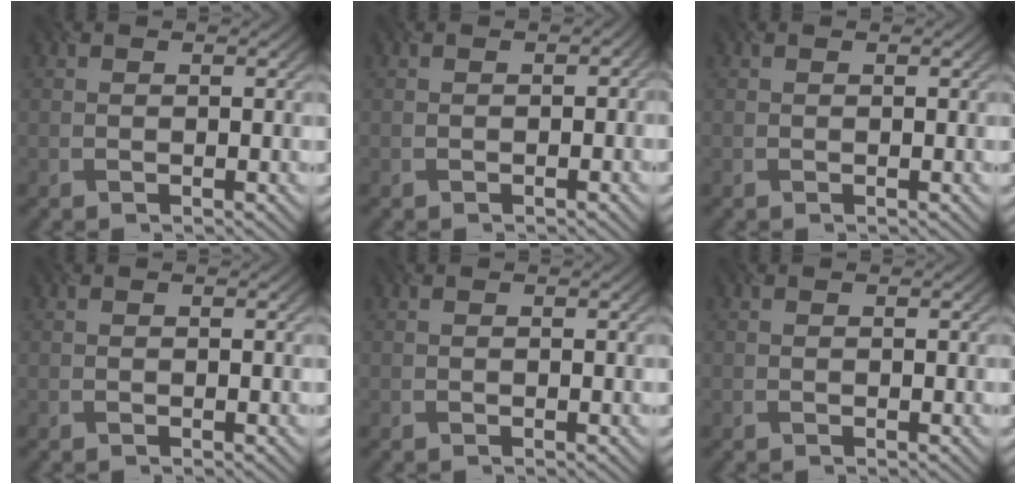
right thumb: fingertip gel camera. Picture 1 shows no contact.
{"total": 1.2, "force": [-0.6, 0.9, 0.5], "torque": [-0.011, 0.006, -0.003]}
{"total": 0.0}
{"total": 0.0}
{"total": 0.0}
{"total": 0.0}